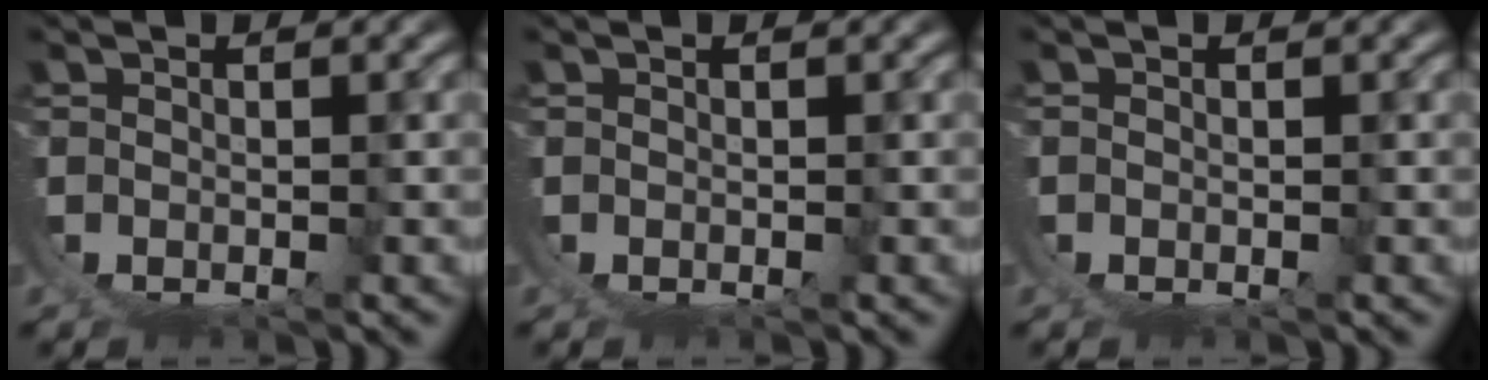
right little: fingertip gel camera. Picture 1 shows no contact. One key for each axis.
{"total": 0.0}
{"total": 0.0}